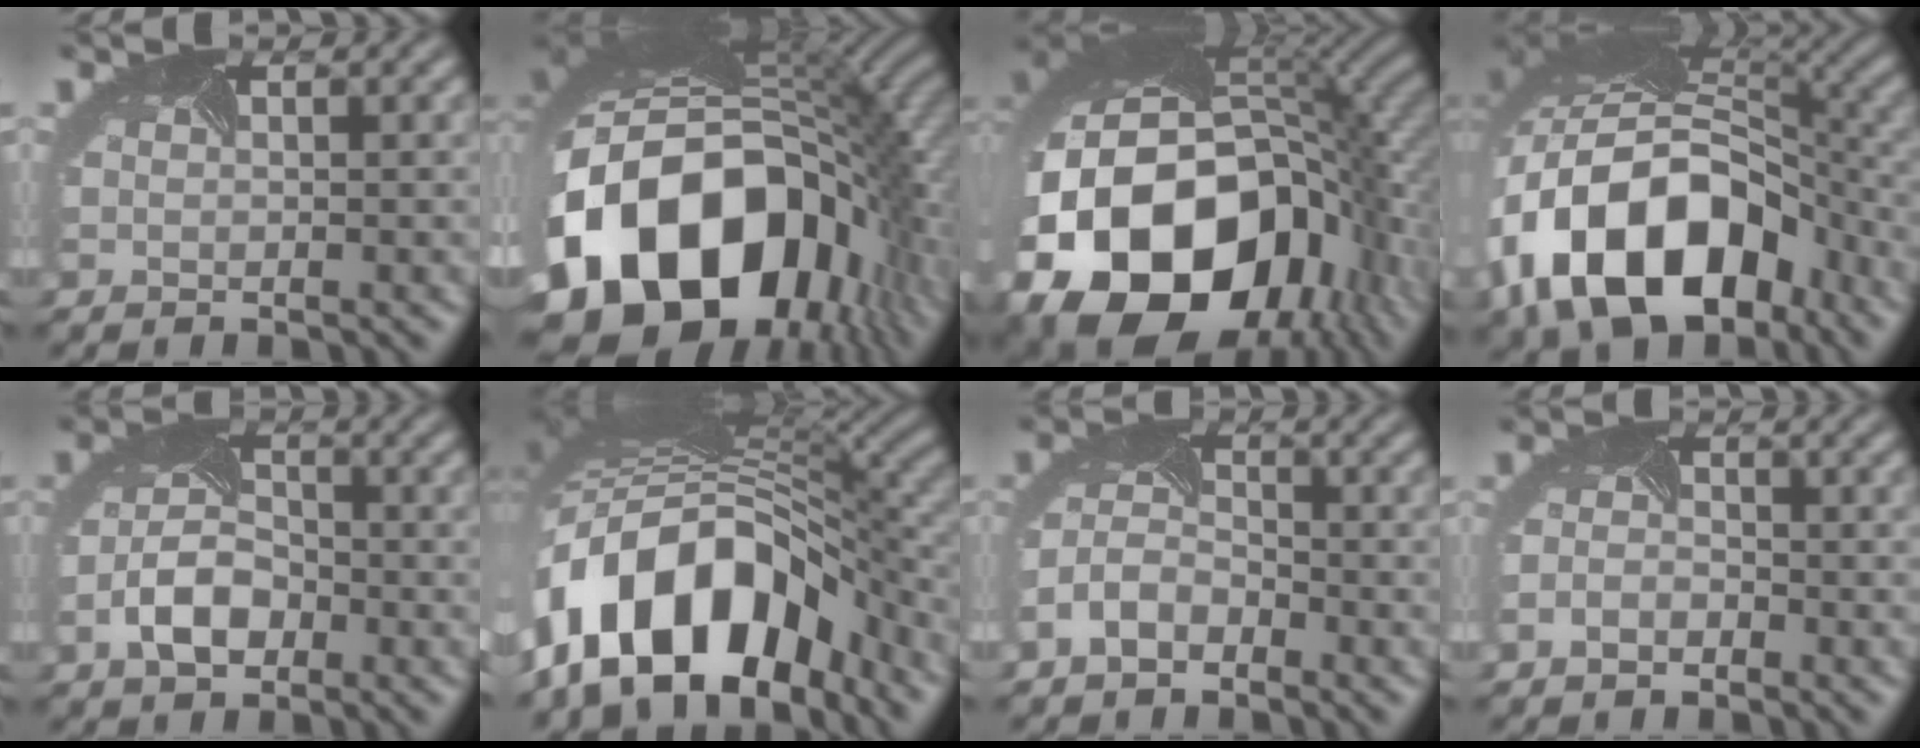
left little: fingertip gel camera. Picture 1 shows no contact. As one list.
[{"total": 19.0, "force": [-5.7, 12.6, 13.1], "torque": [-0.276, -0.042, -0.088]}, {"total": 20.9, "force": [-7.0, 14.0, 13.8], "torque": [-0.306, -0.060, -0.098]}, {"total": 15.4, "force": [-6.7, 9.8, 9.8], "torque": [-0.187, -0.007, -0.116]}, {"total": 4.1, "force": [-1.8, 2.4, 2.8], "torque": [-0.063, -0.005, -0.035]}, {"total": 14.5, "force": [-6.0, 8.6, 10.0], "torque": [-0.181, 0.005, -0.099]}, {"total": 3.3, "force": [-2.3, 1.8, 1.6], "torque": [-0.046, -0.001, -0.049]}, {"total": 1.6, "force": [-1.1, 0.8, 0.8], "torque": [-0.024, -0.005, -0.025]}]